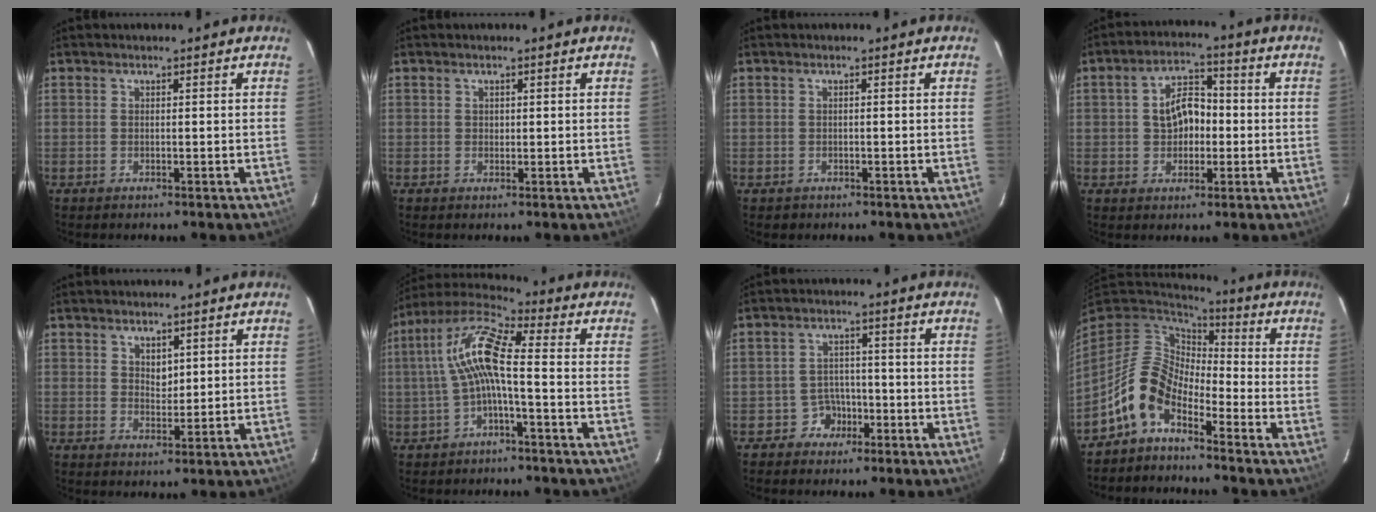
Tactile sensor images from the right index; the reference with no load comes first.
{"total": 0.7, "force": [0.2, 0.7, 0.1], "torque": [0.000, 0.003, 0.003]}
{"total": 0.9, "force": [-0.5, 0.8, 0.1], "torque": [-0.001, 0.003, -0.002]}
{"total": 7.4, "force": [-0.3, 5.2, 5.2], "torque": [-0.094, 0.026, 0.004]}
{"total": 2.8, "force": [1.5, 1.9, 1.5], "torque": [-0.020, 0.002, 0.028]}
{"total": 10.2, "force": [-1.1, 2.0, 10.0], "torque": [-0.211, 0.023, -0.023]}
{"total": 4.4, "force": [-2.6, 3.6, 0.0], "torque": [-0.001, 0.023, -0.042]}
{"total": 10.1, "force": [-6.1, 5.3, 6.0], "torque": [-0.124, 0.020, -0.134]}